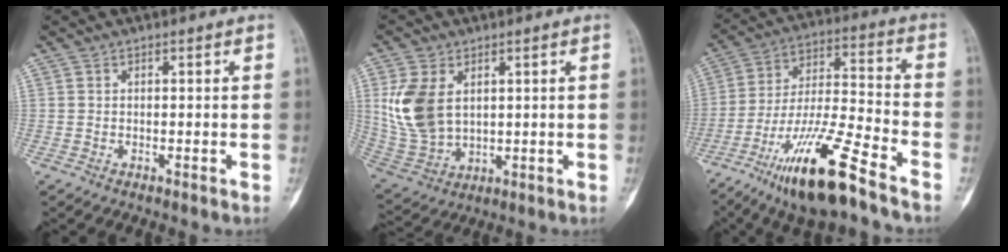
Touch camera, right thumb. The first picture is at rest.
{"total": 11.8, "force": [2.8, 7.8, 8.5], "torque": [-0.171, -0.011, 0.071]}
{"total": 18.4, "force": [-11.7, 3.0, 13.9], "torque": [-0.271, 0.057, -0.210]}